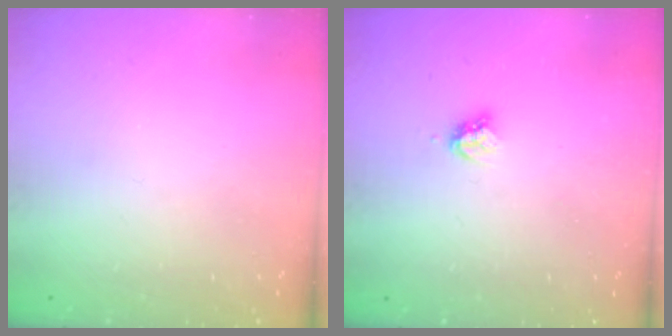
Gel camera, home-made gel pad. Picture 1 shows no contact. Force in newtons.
{"total": 3.5, "press": 3.4, "slide": 0.3}